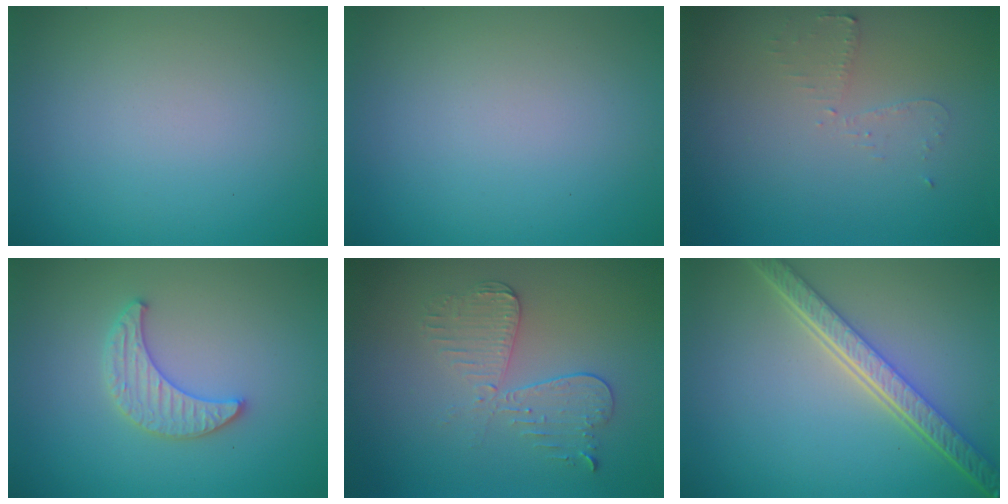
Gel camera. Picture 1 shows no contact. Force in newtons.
{"total": 0.0}
{"total": 1.6, "press": 1.5, "slide": 0.2}
{"total": 2.9, "press": 2.9, "slide": 0.7}
{"total": 3.5, "press": 3.1, "slide": 1.7}
{"total": 5.6, "press": 4.3, "slide": 3.6}